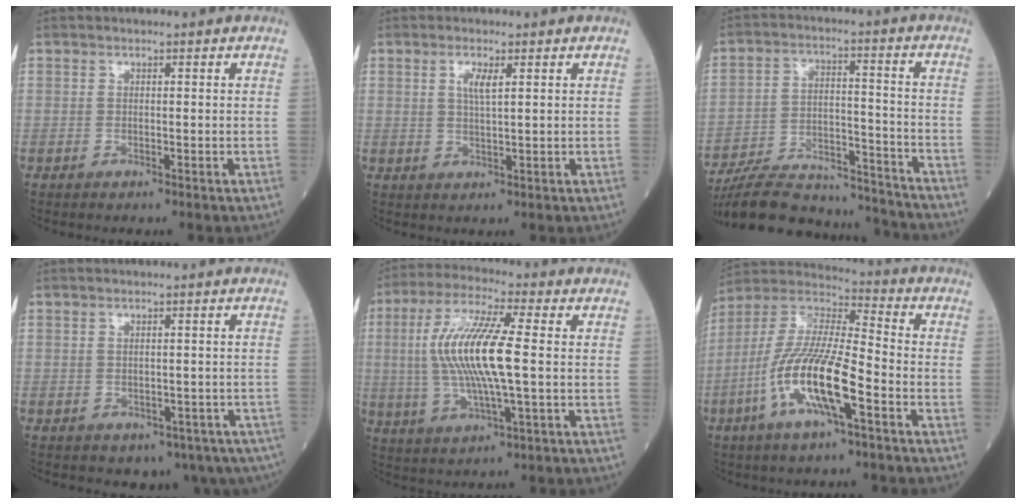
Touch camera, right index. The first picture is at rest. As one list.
[{"total": 2.7, "force": [1.1, 0.4, 2.5], "torque": [-0.053, -0.001, 0.019]}, {"total": 20.2, "force": [-19.1, 3.7, 5.6], "torque": [-0.115, 0.012, -0.292]}, {"total": 6.8, "force": [-4.3, 4.2, 3.2], "torque": [-0.018, 0.007, -0.053]}, {"total": 13.4, "force": [0.4, 2.1, 13.2], "torque": [-0.277, 0.007, 0.005]}, {"total": 15.1, "force": [-5.5, 2.7, 13.8], "torque": [-0.284, -0.006, -0.108]}]